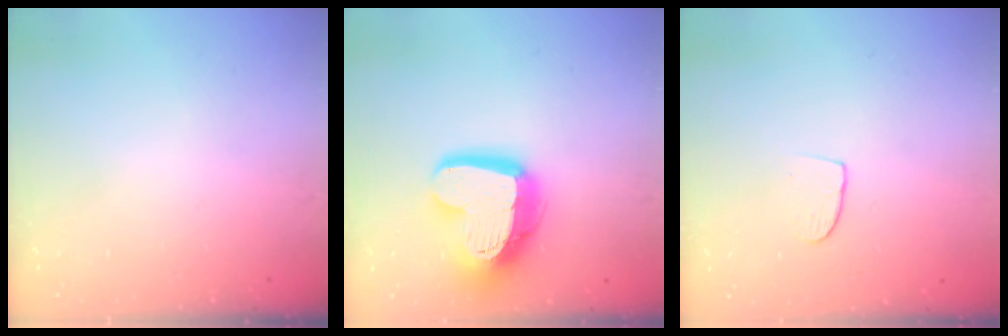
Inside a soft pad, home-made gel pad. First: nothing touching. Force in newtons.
{"total": 18.8, "press": 18.7, "slide": 1.8}
{"total": 6.3, "press": 6.3, "slide": 0.5}